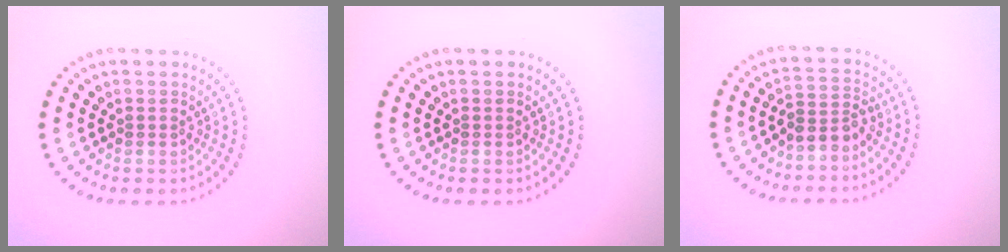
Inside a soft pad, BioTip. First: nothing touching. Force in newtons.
{"total": 0.0}
{"total": 2.2, "press": 1.8, "slide": 1.3}